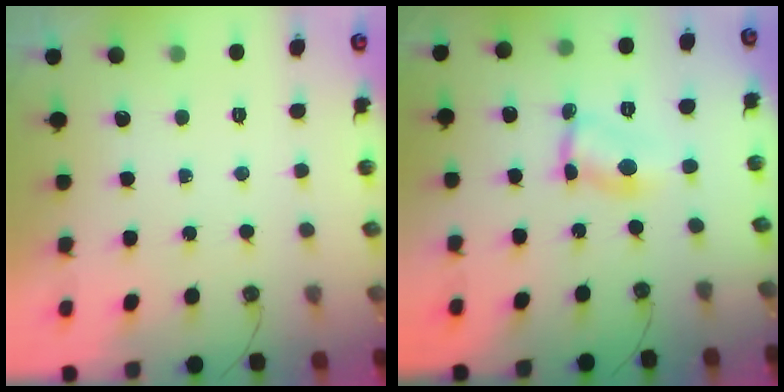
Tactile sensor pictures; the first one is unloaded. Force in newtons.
{"total": 3.8, "press": 3.8, "slide": 0.1}